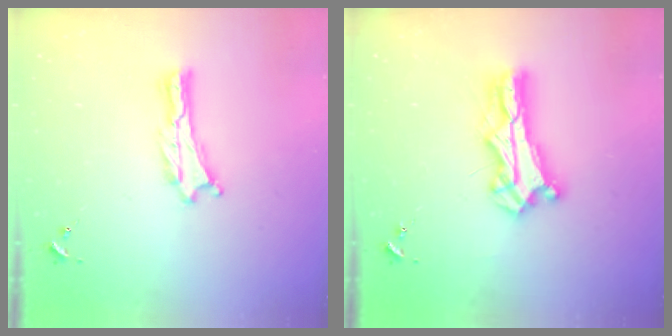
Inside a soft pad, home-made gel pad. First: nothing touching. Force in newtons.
{"total": 8.1, "press": 8.0, "slide": 0.6}